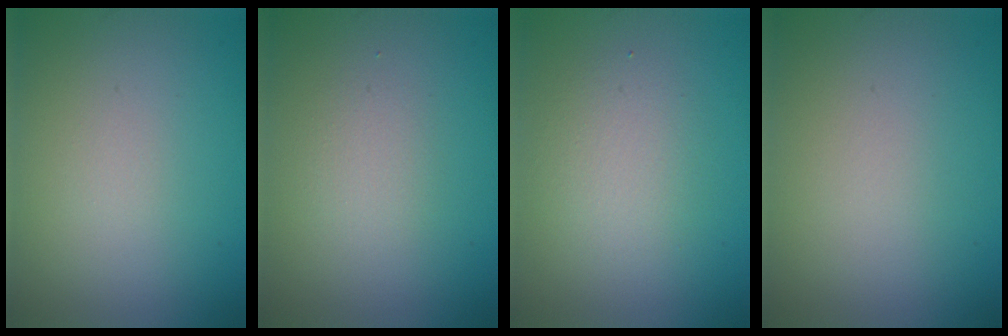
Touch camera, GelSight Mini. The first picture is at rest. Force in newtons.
{"total": 1.2, "press": 1.2, "slide": 0.1}
{"total": 2.5, "press": 2.5, "slide": 0.2}
{"total": 0.0}